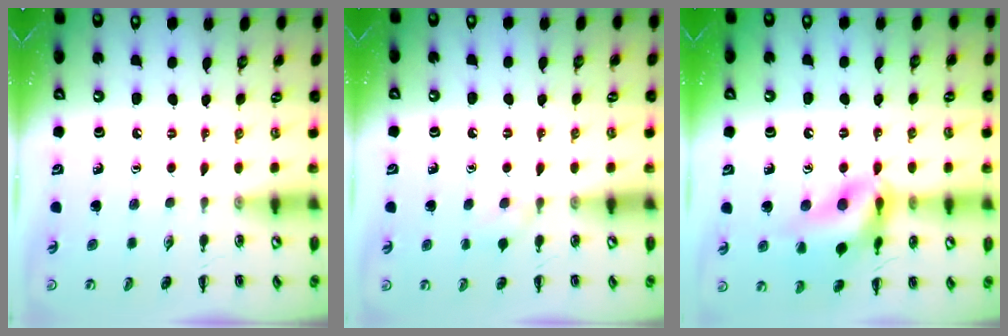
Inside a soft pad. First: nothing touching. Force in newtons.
{"total": 5.1, "press": 4.7, "slide": 1.9}
{"total": 14.0, "press": 13.8, "slide": 2.2}